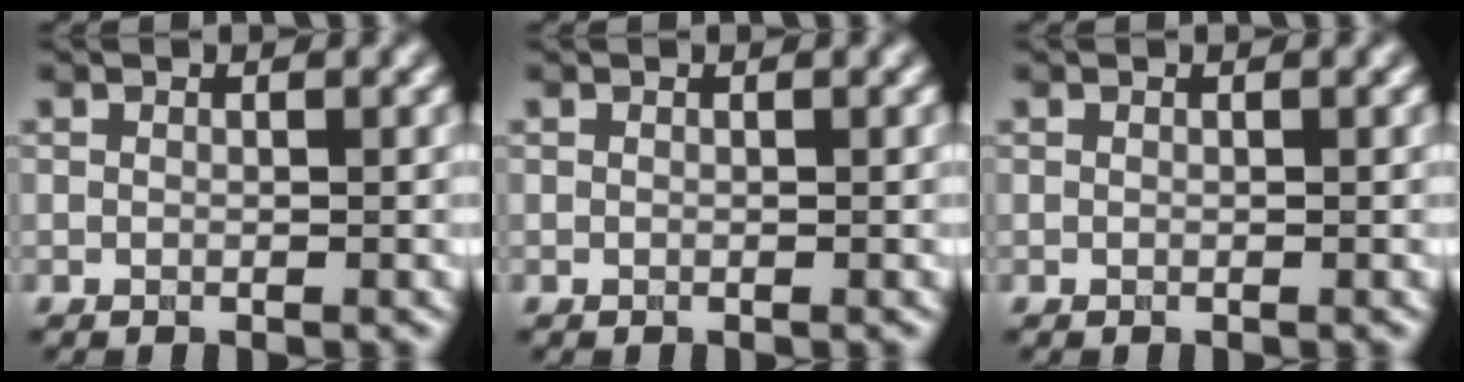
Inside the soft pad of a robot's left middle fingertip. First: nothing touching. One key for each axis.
{"total": 0.0}
{"total": 0.0}